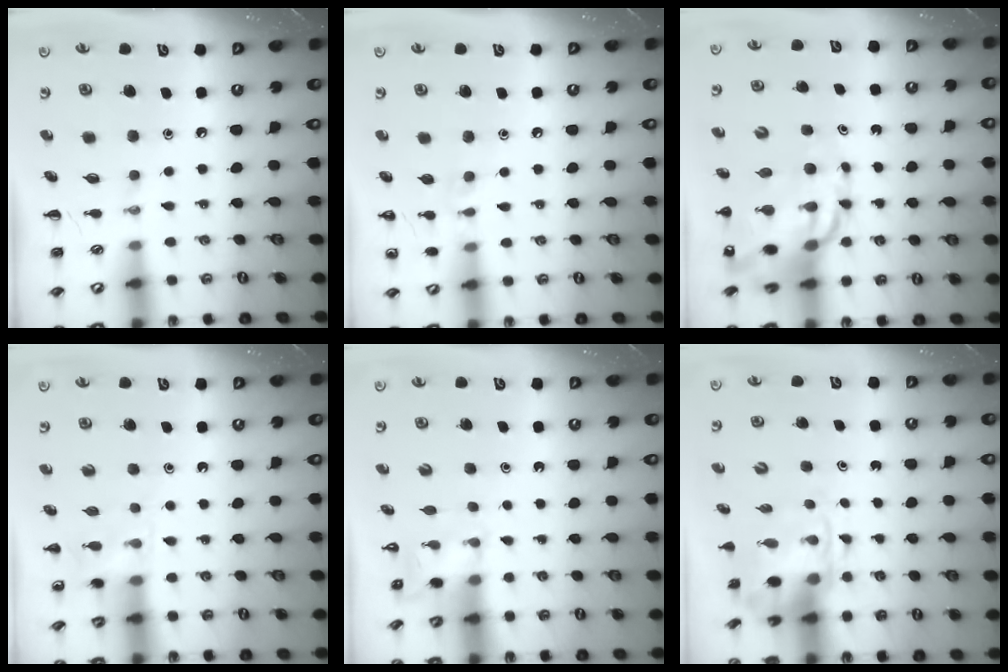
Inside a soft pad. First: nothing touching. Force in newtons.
{"total": 6.2, "press": 5.9, "slide": 1.9}
{"total": 16.1, "press": 15.4, "slide": 4.6}
{"total": 4.8, "press": 4.6, "slide": 1.4}
{"total": 2.7, "press": 2.6, "slide": 0.9}
{"total": 3.7, "press": 3.7, "slide": 0.8}